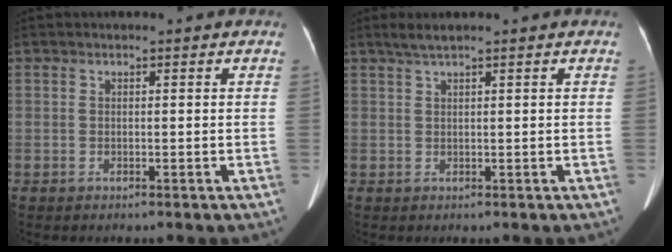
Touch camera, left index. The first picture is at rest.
{"total": 2.0, "force": [1.4, -0.3, 1.5], "torque": [-0.028, 0.008, 0.034]}